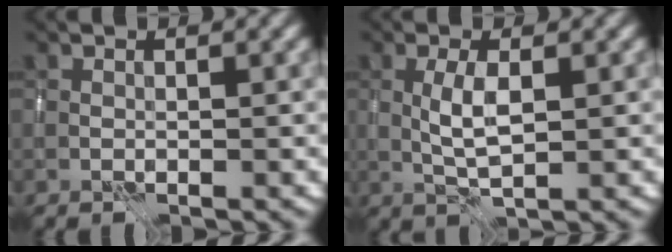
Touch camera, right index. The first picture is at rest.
{"total": 2.7, "force": [-0.1, 0.8, 2.6], "torque": [-0.053, 0.003, -0.002]}